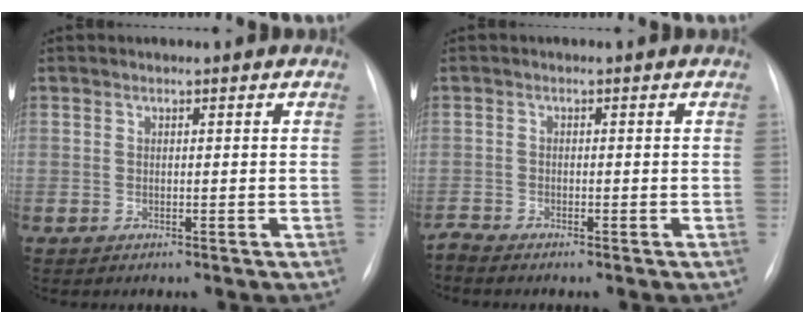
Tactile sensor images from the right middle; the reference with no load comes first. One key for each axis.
{"total": 1.2, "fx": -1.2, "fy": -0.2, "fz": 0.0, "tx": -0.001, "ty": -0.005, "tz": -0.023}